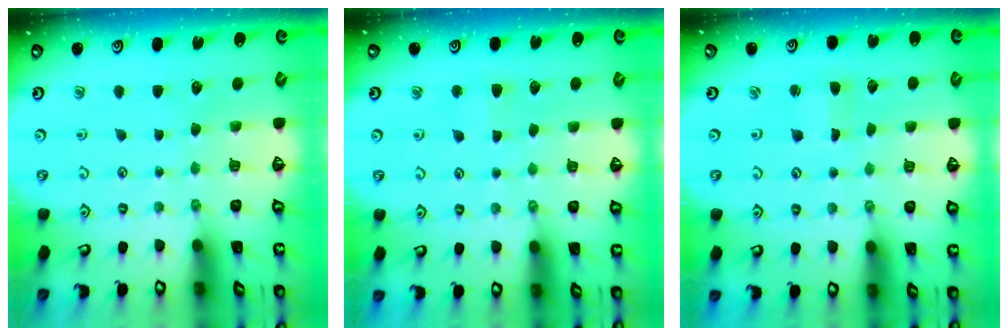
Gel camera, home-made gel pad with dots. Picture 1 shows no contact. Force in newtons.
{"total": 2.8, "press": 2.8, "slide": 0.5}
{"total": 1.6, "press": 1.6, "slide": 0.3}